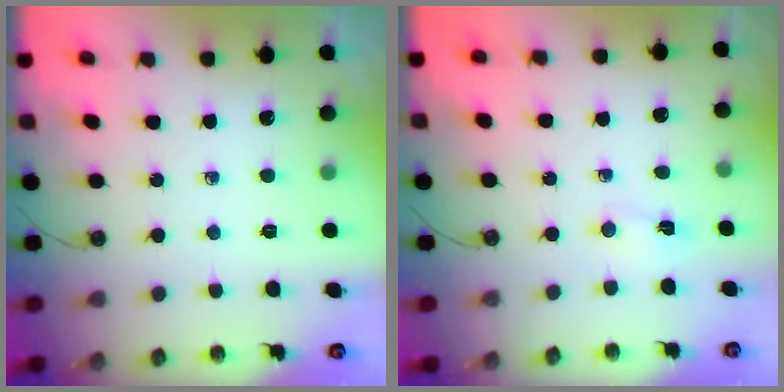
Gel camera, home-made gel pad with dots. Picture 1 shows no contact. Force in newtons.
{"total": 3.9, "press": 1.0, "slide": 3.8}